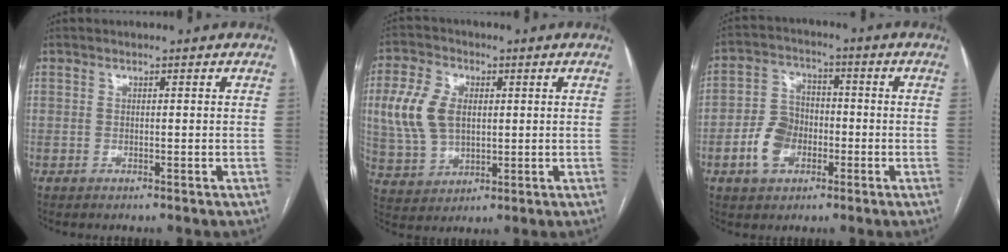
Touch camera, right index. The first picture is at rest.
{"total": 10.2, "force": [1.6, 6.6, 7.6], "torque": [-0.183, 0.020, 0.042]}
{"total": 7.6, "force": [-2.6, 5.6, 4.5], "torque": [-0.100, 0.018, -0.046]}